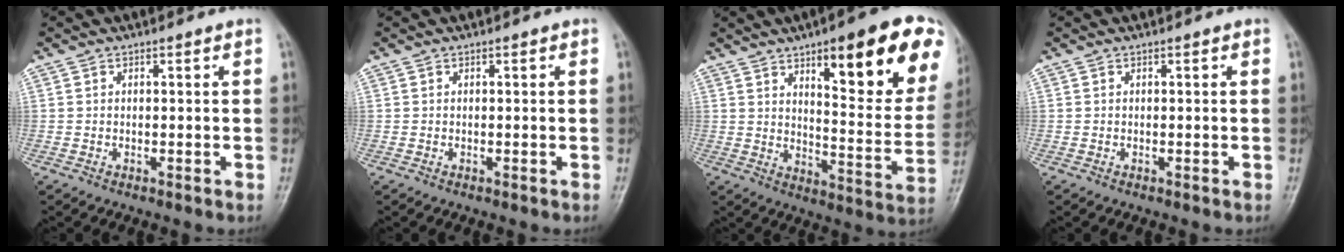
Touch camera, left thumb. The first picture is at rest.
{"total": 0.0}
{"total": 23.0, "force": [11.4, 6.5, 18.9], "torque": [-0.212, -0.040, 0.158]}
{"total": 0.0}